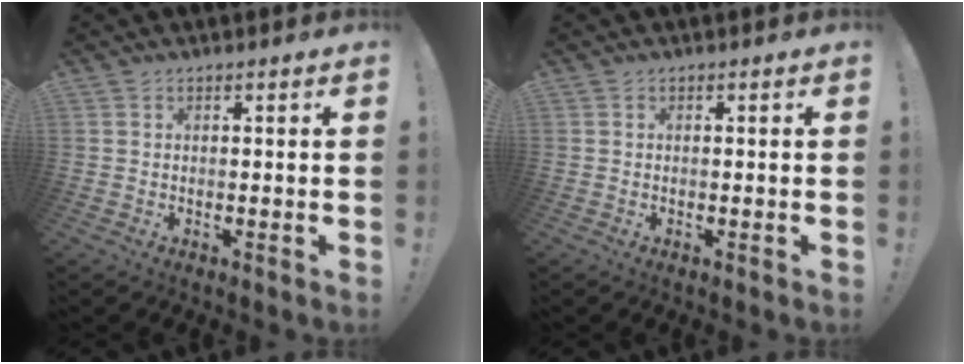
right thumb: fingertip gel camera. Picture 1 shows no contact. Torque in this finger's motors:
{"motor_torque": [-0.23, 0.03, -0.18, 0.08, -0.05]}